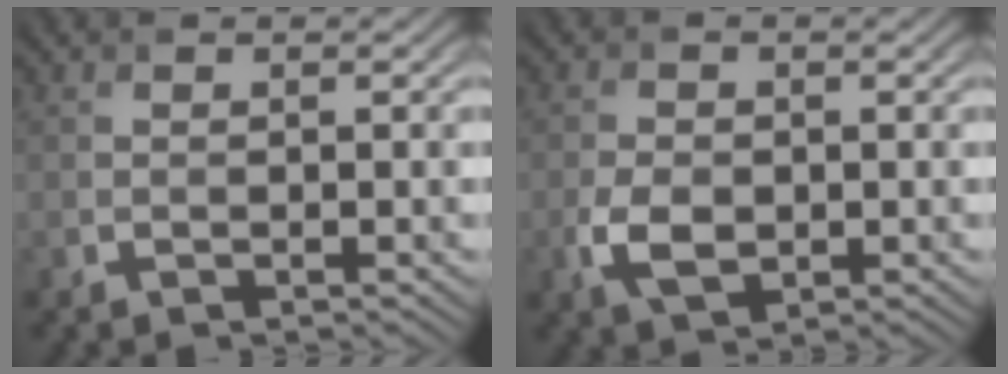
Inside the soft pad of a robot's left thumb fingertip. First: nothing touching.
{"total": 4.0, "force": [-0.9, 2.7, 2.8], "torque": [-0.067, -0.009, -0.021]}